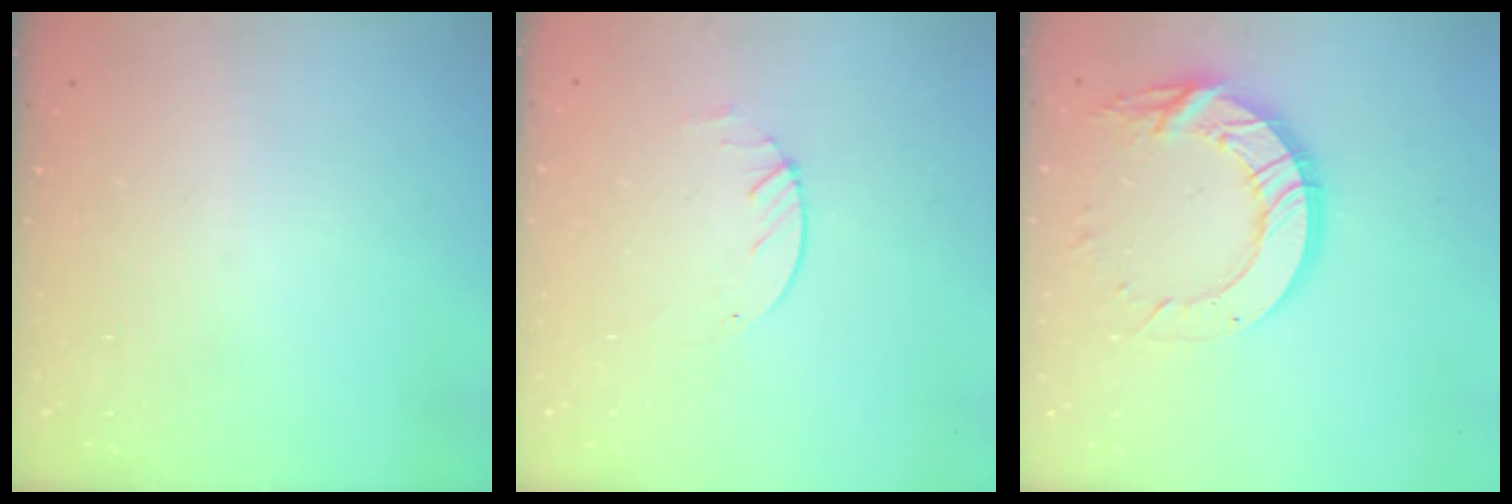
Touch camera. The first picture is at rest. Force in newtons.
{"total": 2.0, "press": 2.0, "slide": 0.2}
{"total": 14.2, "press": 14.2, "slide": 1.6}